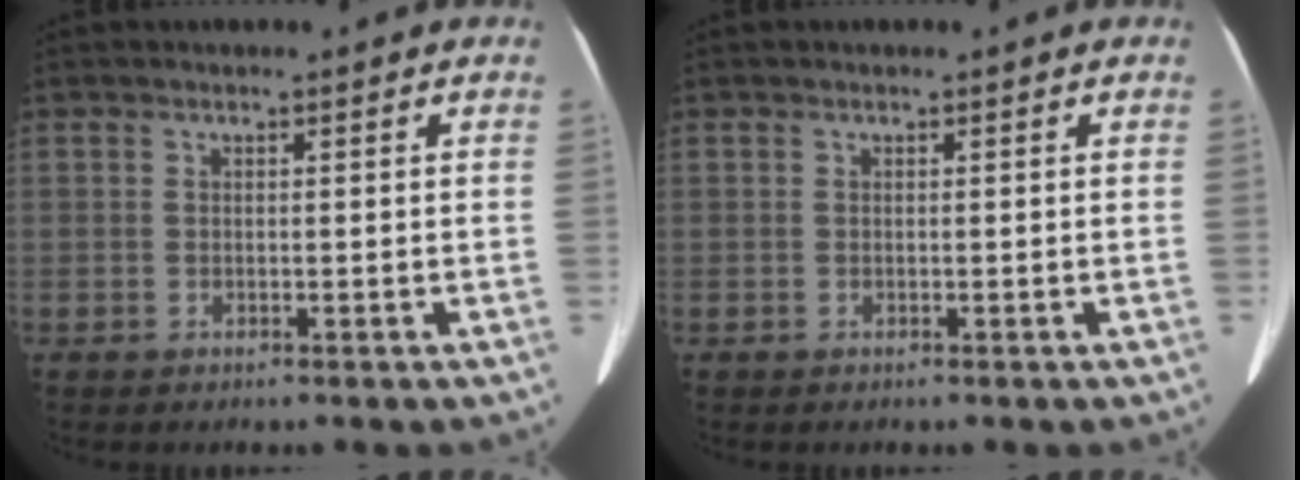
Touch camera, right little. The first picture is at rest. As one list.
[{"total": 0.0}]